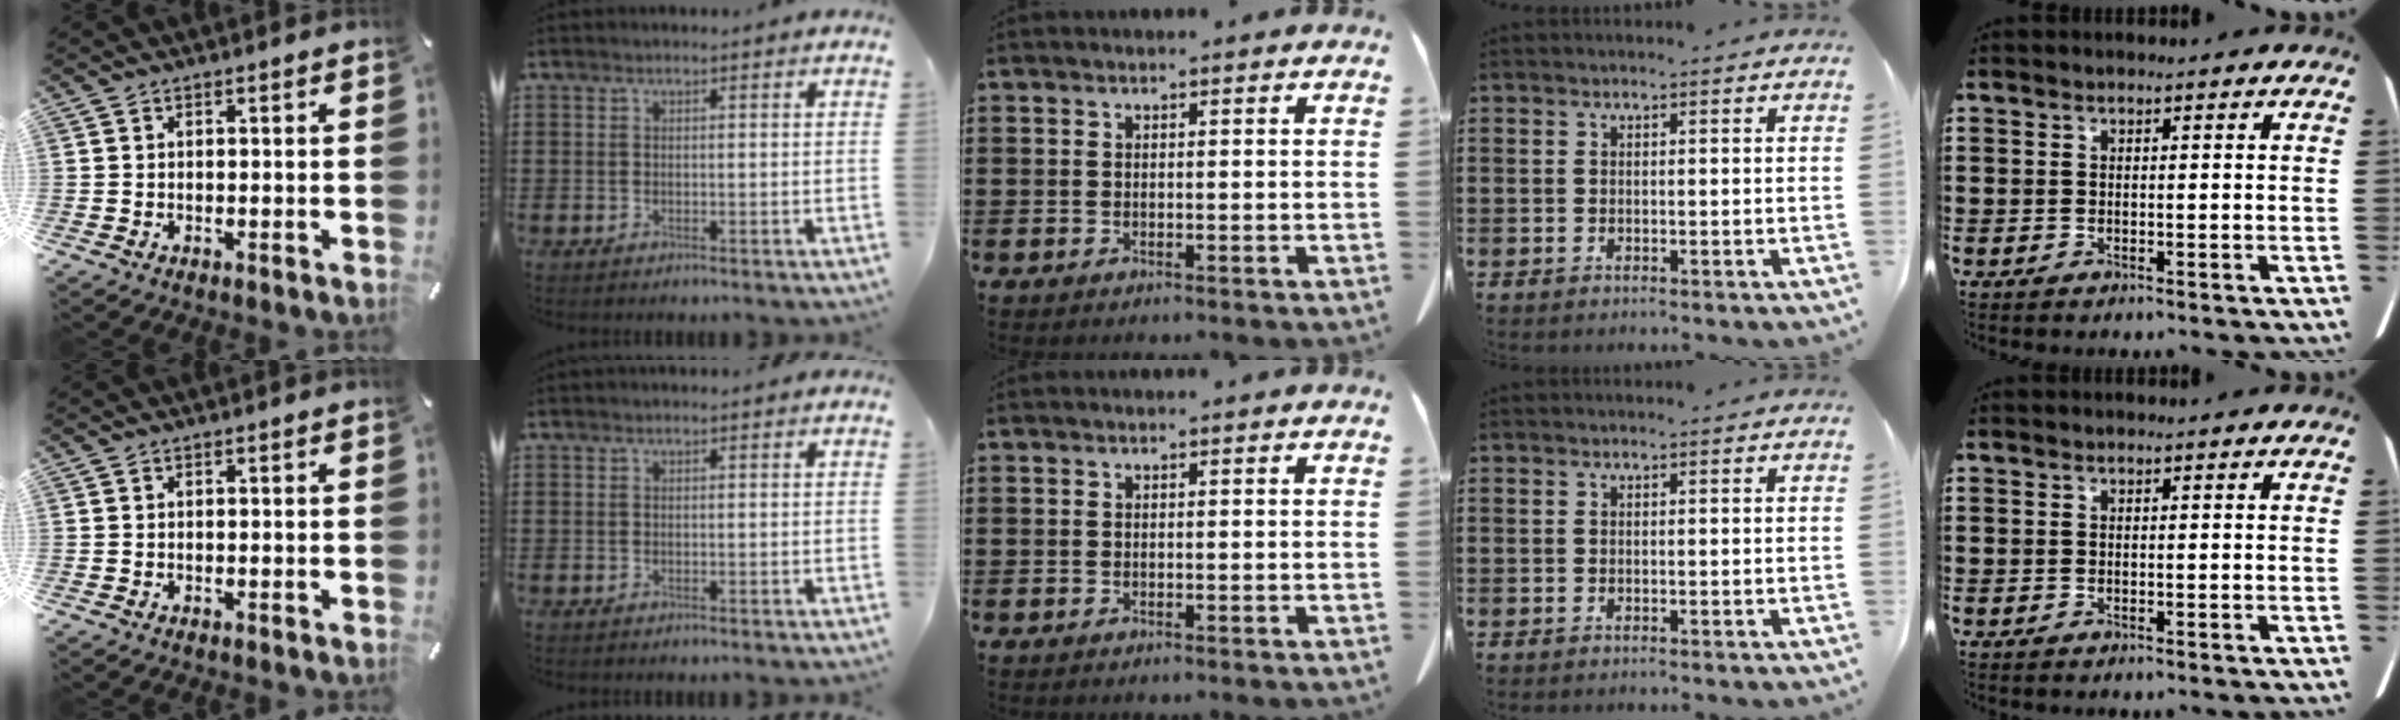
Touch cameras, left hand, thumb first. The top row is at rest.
{}